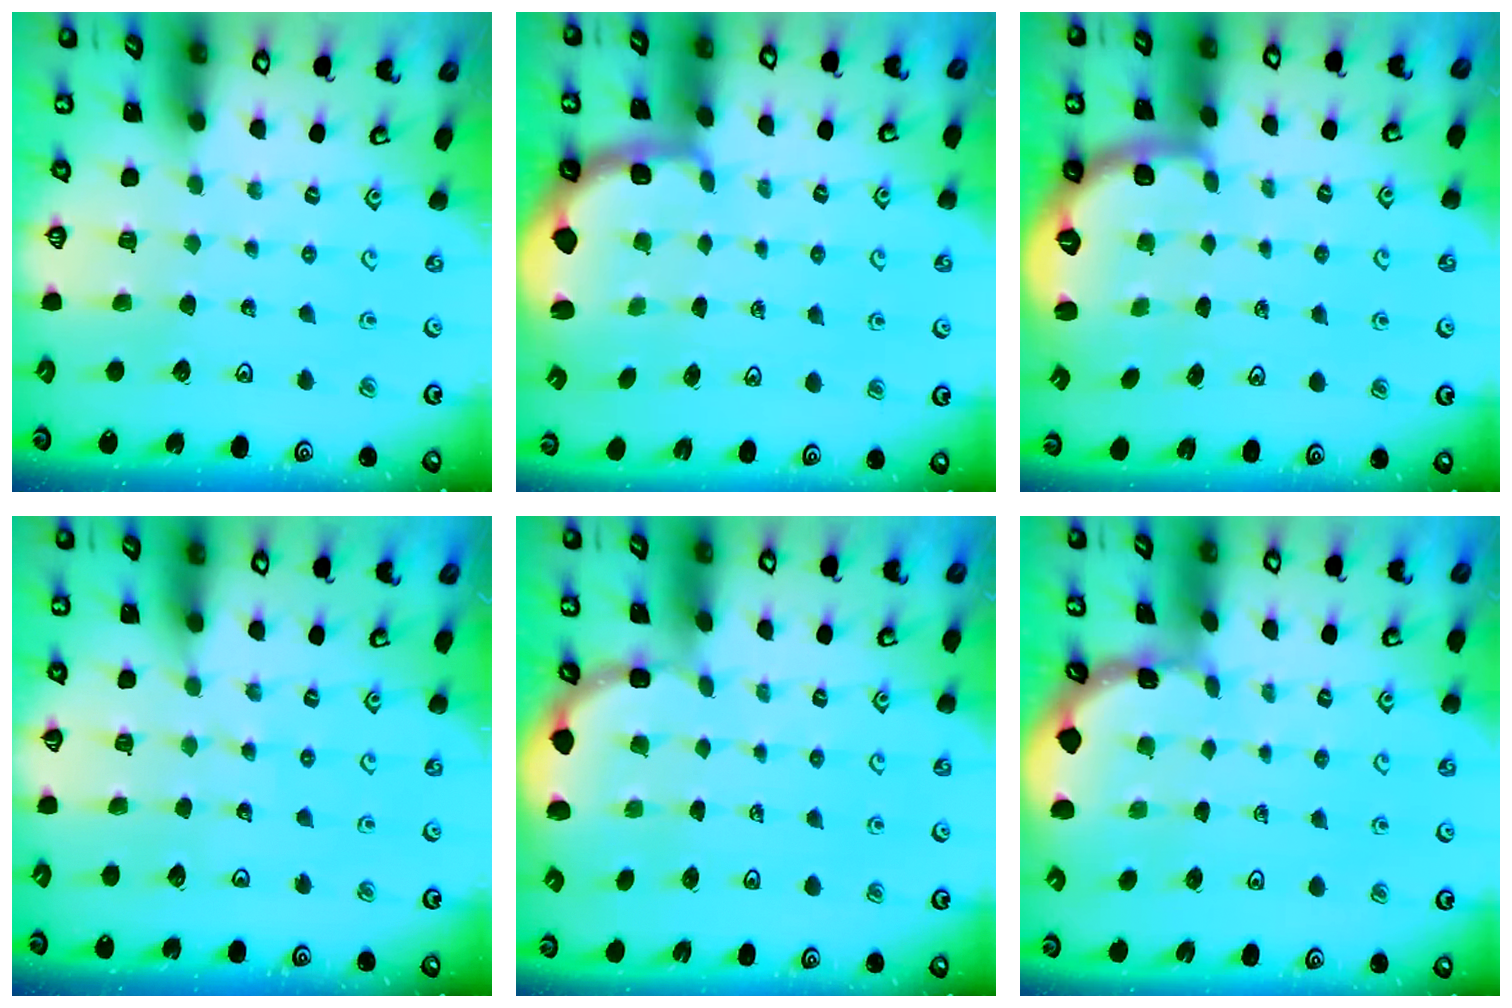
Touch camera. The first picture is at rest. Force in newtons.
{"total": 2.5, "press": 1.2, "slide": 2.1}
{"total": 2.6, "press": 1.6, "slide": 2.1}
{"total": 5.9, "press": 5.9, "slide": 0.8}
{"total": 1.8, "press": 1.7, "slide": 0.7}
{"total": 1.2, "press": 1.1, "slide": 0.2}